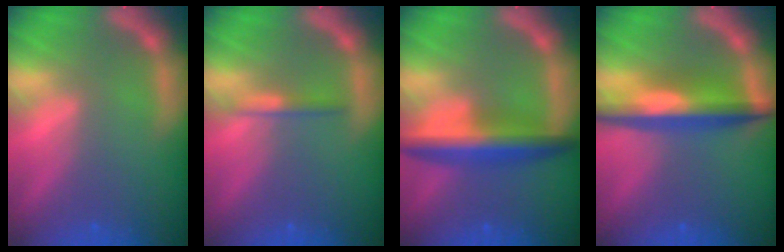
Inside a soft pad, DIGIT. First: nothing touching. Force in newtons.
{"total": 1.4}
{"total": 6.0}
{"total": 6.6}